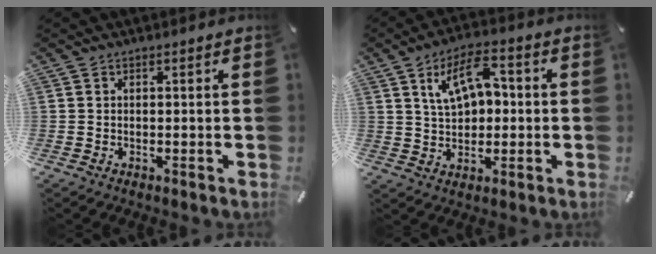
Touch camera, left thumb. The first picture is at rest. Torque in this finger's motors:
{"motor_torque": [1.19, 1.37, 0.43, -0.24, 0.13]}